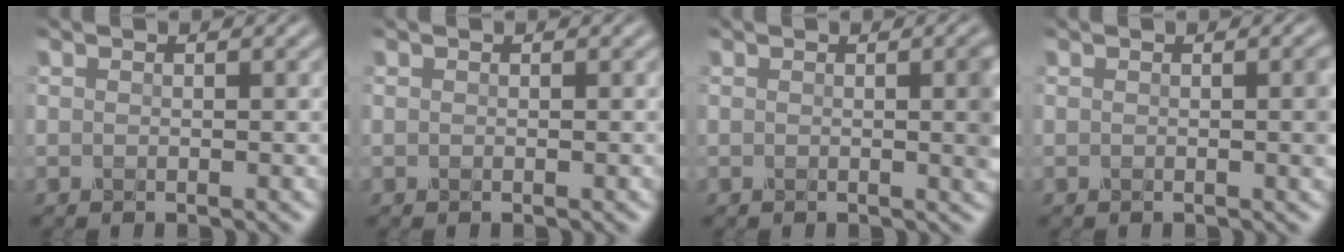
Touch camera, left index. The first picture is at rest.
{"total": 0.0}
{"total": 2.6, "force": [0.1, 0.6, 2.5], "torque": [-0.024, 0.003, -0.002]}
{"total": 1.5, "force": [0.0, 0.3, 1.5], "torque": [-0.016, 0.002, -0.002]}